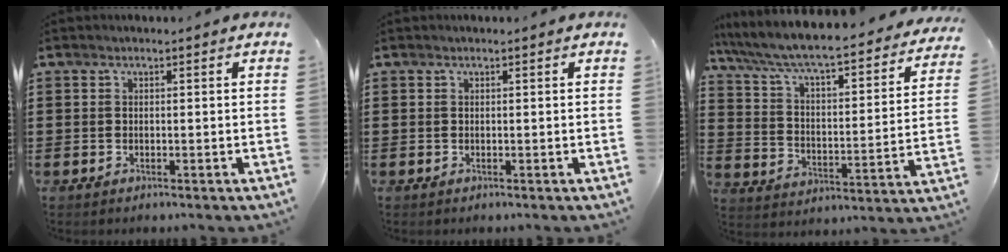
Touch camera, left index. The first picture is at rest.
{"total": 0.0}
{"total": 5.7, "force": [4.9, 0.2, 2.9], "torque": [-0.079, -0.049, 0.072]}